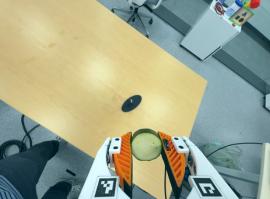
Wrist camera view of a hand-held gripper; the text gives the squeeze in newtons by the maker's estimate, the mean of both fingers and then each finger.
{"total": 9.8, "left": 9.3, "right": 10.3}